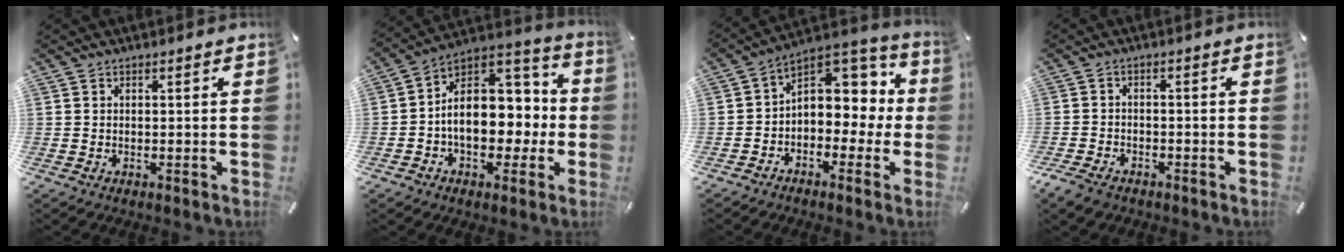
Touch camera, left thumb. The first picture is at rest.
{"total": 15.5, "force": [-0.8, 12.0, 9.7], "torque": [-0.127, -0.004, -0.010]}
{"total": 7.3, "force": [1.0, 6.4, 3.2], "torque": [-0.046, -0.010, 0.021]}
{"total": 3.4, "force": [-2.5, 2.0, 1.1], "torque": [-0.037, 0.009, -0.054]}